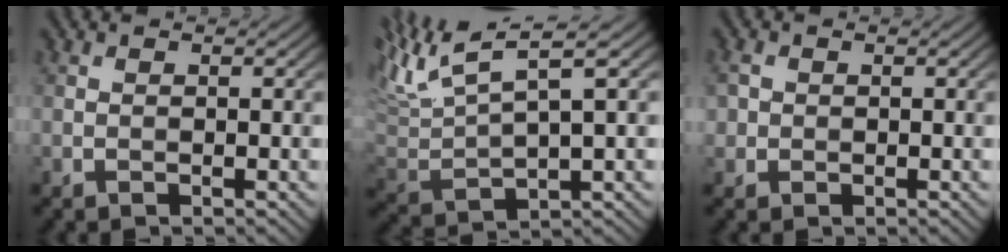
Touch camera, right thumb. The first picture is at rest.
{"total": 9.8, "force": [4.6, 2.8, 8.2], "torque": [-0.184, 0.026, 0.086]}
{"total": 2.4, "force": [0.2, 2.2, 1.0], "torque": [-0.030, 0.001, 0.002]}